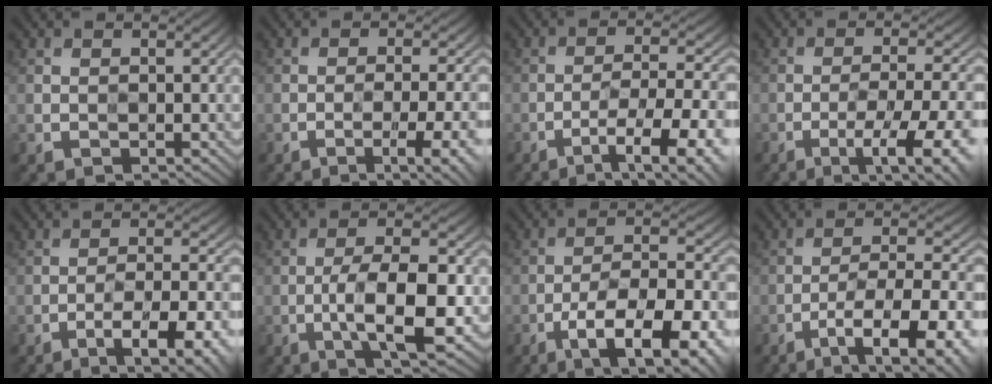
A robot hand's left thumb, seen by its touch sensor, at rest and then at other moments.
{"total": 7.6, "force": [-3.4, 1.9, 6.5], "torque": [-0.077, -0.002, -0.040]}
{"total": 9.9, "force": [-5.4, 2.7, 7.9], "torque": [-0.115, -0.001, -0.074]}
{"total": 9.6, "force": [-4.7, 2.4, 8.1], "torque": [-0.118, 0.000, -0.063]}
{"total": 10.2, "force": [-5.9, 2.4, 7.9], "torque": [-0.115, 0.002, -0.083]}
{"total": 8.8, "force": [-2.6, 2.6, 8.0], "torque": [-0.126, 0.000, -0.047]}
{"total": 14.1, "force": [-7.7, 4.8, 10.7], "torque": [-0.172, -0.009, -0.127]}
{"total": 12.2, "force": [-6.8, 4.0, 9.4], "torque": [-0.148, -0.006, -0.092]}